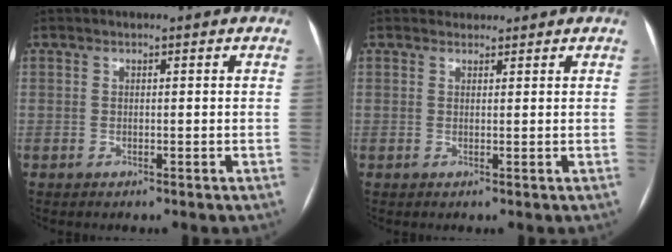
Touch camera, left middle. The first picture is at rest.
{"total": 1.3, "force": [1.1, 0.4, -0.3], "torque": [0.000, 0.007, 0.018]}